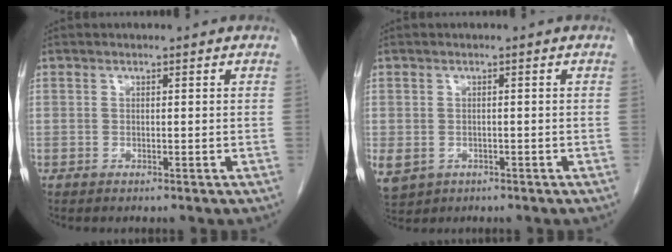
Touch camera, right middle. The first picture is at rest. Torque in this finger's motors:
{"motor_torque": [0.65, -0.35, 0.31, 0.08]}